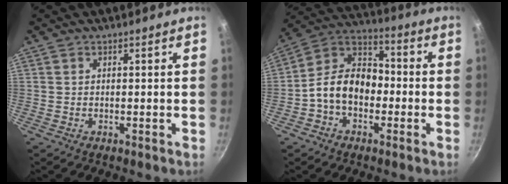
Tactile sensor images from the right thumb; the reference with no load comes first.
{"total": 12.4, "force": [-2.6, 9.0, 8.2], "torque": [-0.101, 0.048, -0.067]}